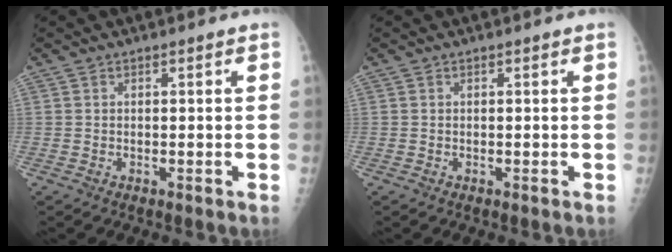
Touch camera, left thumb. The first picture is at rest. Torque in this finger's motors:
{"motor_torque": [-0.21, -0.05, -0.10, -0.04, 0.02]}